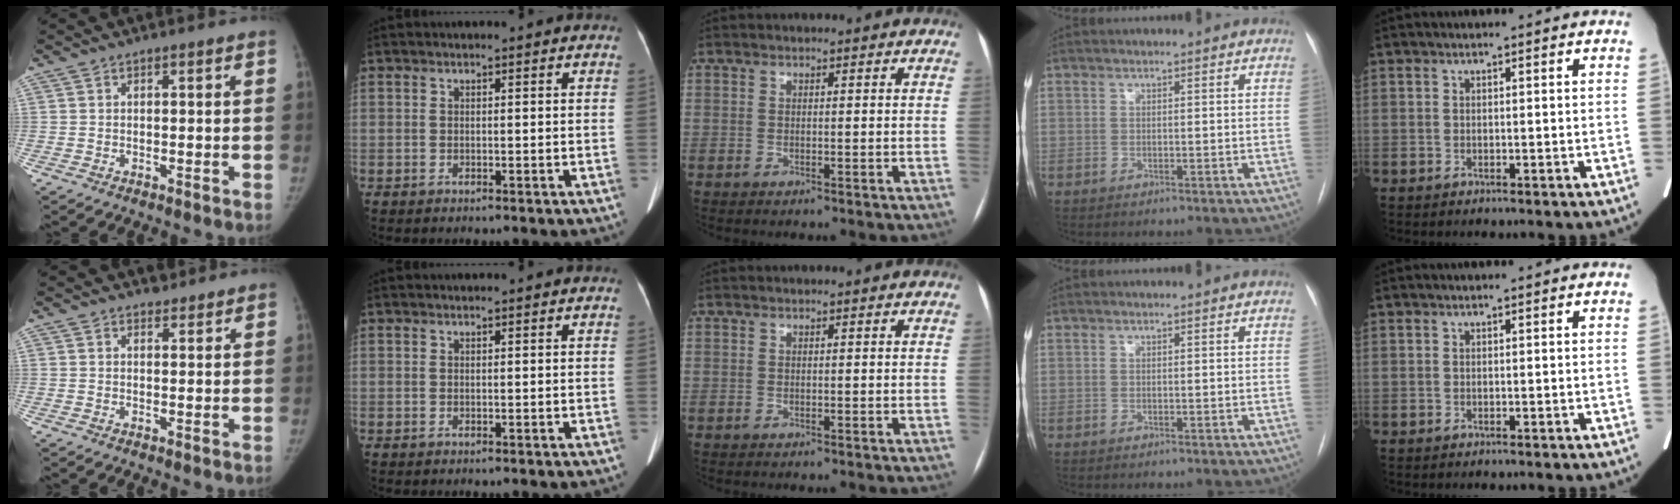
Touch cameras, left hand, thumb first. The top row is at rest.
{"thumb": {"total": 1.7, "force": [1.5, 0.8, 0.0], "torque": [0.012, -0.011, 0.019]}}